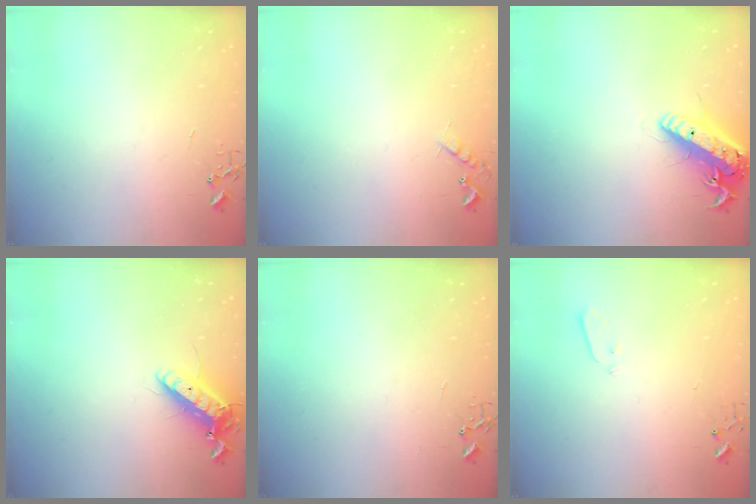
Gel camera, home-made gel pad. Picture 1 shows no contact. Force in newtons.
{"total": 6.1, "press": 6.0, "slide": 0.9}
{"total": 17.6, "press": 17.2, "slide": 3.6}
{"total": 13.1, "press": 12.9, "slide": 2.5}
{"total": 0.0}
{"total": 3.3, "press": 3.2, "slide": 0.7}